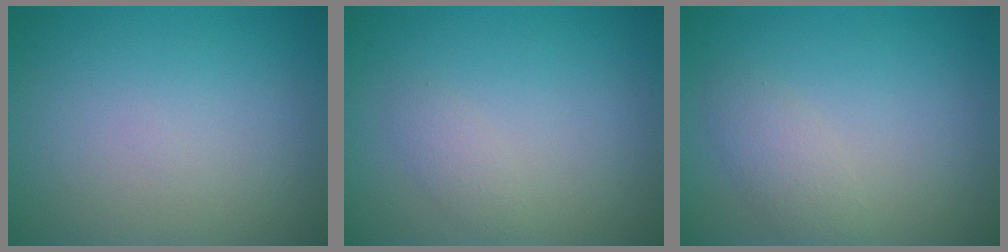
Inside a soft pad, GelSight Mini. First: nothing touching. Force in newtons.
{"total": 1.2, "press": 1.2, "slide": 0.0}
{"total": 2.0, "press": 2.0, "slide": 0.2}